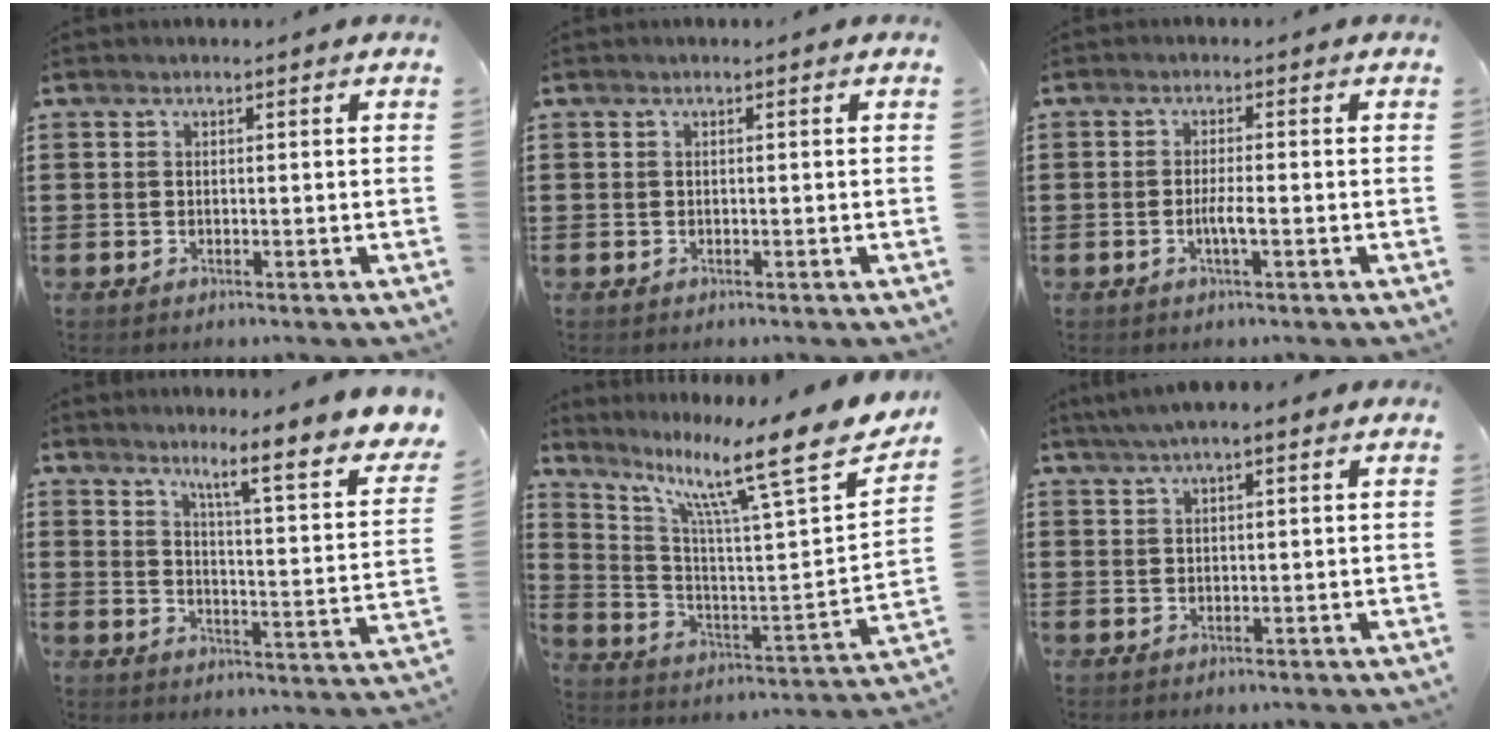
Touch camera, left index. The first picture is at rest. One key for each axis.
{"total": 0.0}
{"total": 2.7, "fx": -0.7, "fy": 0.3, "fz": 2.5, "tx": -0.052, "ty": -0.002, "tz": -0.015}
{"total": 6.5, "fx": 5.1, "fy": -0.9, "fz": 4.0, "tx": -0.074, "ty": -0.059, "tz": 0.070}
{"total": 14.3, "fx": 9.7, "fy": 1.4, "fz": 10.4, "tx": -0.190, "ty": -0.076, "tz": 0.141}
{"total": 2.7, "fx": 1.6, "fy": 0.4, "fz": 2.1, "tx": -0.042, "ty": 0.005, "tz": 0.029}